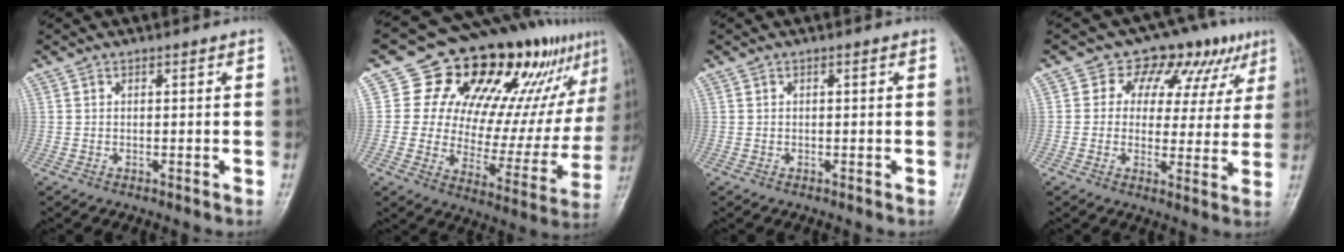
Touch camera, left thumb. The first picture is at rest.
{"total": 24.3, "force": [14.2, 12.6, 15.1], "torque": [-0.159, -0.044, 0.203]}
{"total": 0.0}
{"total": 12.1, "force": [6.0, 8.2, 6.6], "torque": [-0.031, -0.005, 0.075]}